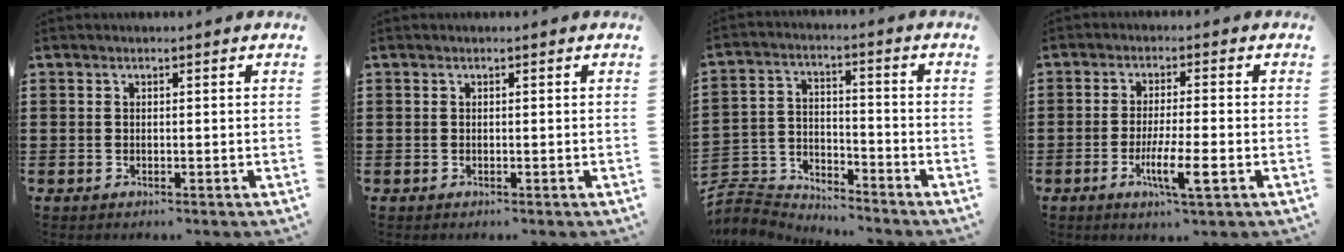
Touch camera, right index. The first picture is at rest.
{"total": 0.0}
{"total": 5.4, "force": [-5.2, 1.4, 0.1], "torque": [-0.025, 0.002, -0.113]}
{"total": 6.5, "force": [-2.4, 1.0, 6.0], "torque": [-0.102, -0.008, -0.041]}